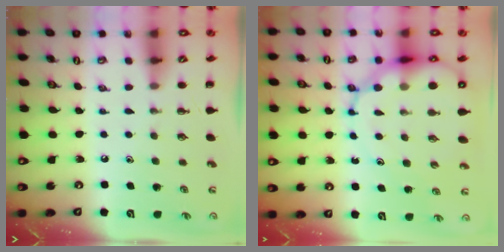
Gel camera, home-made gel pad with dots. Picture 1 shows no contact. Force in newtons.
{"total": 16.0, "press": 15.6, "slide": 3.4}